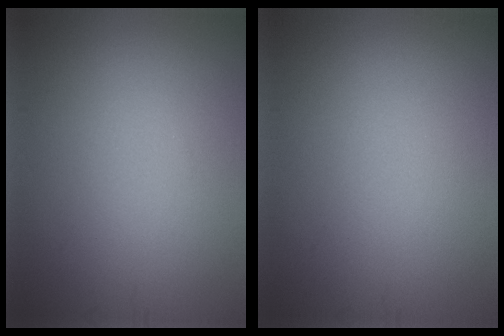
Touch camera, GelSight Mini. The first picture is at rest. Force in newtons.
{"total": 0.0}